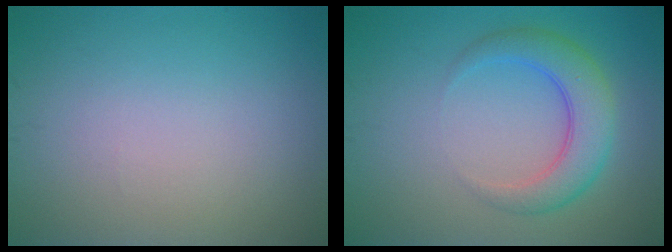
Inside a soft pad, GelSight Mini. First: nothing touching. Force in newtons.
{"total": 4.5, "press": 4.5, "slide": 0.2}